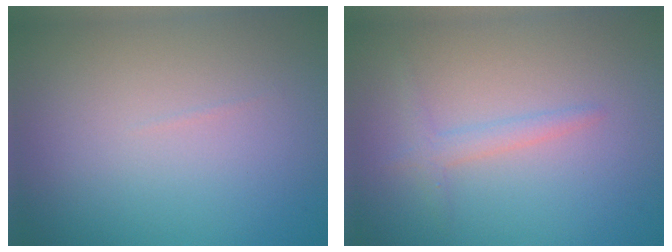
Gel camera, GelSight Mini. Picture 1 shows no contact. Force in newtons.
{"total": 1.6, "press": 1.6, "slide": 0.1}